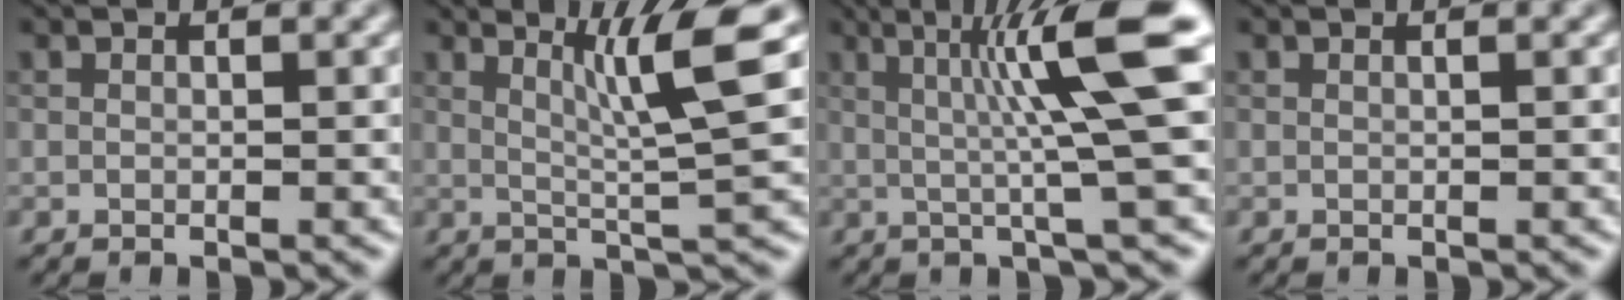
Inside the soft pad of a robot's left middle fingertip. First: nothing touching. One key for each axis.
{"total": 6.1, "fx": 2.3, "fy": 0.5, "fz": 5.6, "tx": -0.094, "ty": 0.006, "tz": 0.041}
{"total": 9.1, "fx": 1.7, "fy": 0.7, "fz": 8.9, "tx": -0.131, "ty": 0.016, "tz": 0.028}
{"total": 0.6, "fx": 0.2, "fy": 0.3, "fz": 0.4, "tx": -0.003, "ty": 0.001, "tz": -0.004}